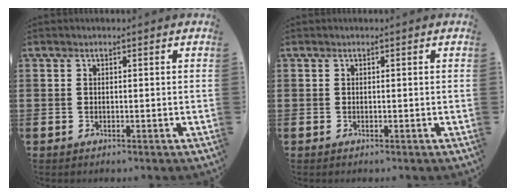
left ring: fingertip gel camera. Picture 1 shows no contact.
{"total": 0.0}